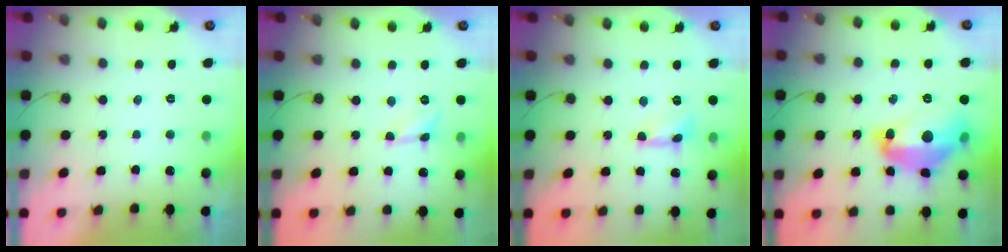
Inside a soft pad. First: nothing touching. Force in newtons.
{"total": 2.5, "press": 2.5, "slide": 0.3}
{"total": 1.7, "press": 1.7, "slide": 0.1}
{"total": 15.6, "press": 15.5, "slide": 1.4}